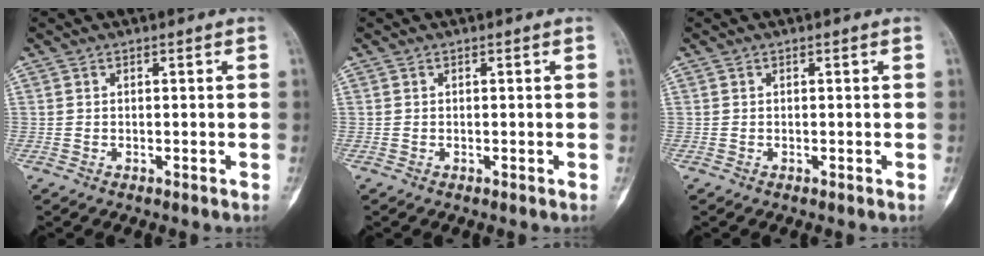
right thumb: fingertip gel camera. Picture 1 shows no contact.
{"total": 0.0}
{"total": 0.0}